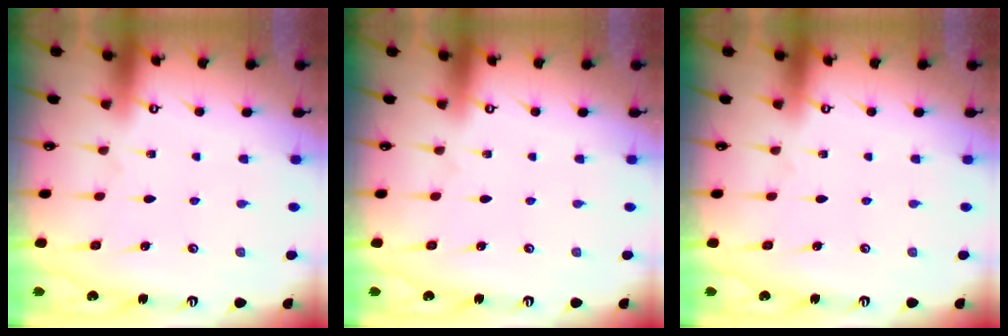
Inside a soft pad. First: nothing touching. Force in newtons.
{"total": 0.0}
{"total": 0.0}